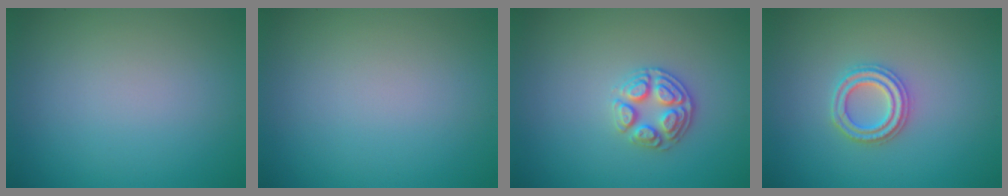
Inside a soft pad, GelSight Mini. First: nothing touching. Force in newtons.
{"total": 0.0}
{"total": 2.9, "press": 2.8, "slide": 0.7}
{"total": 2.4, "press": 2.4, "slide": 0.4}